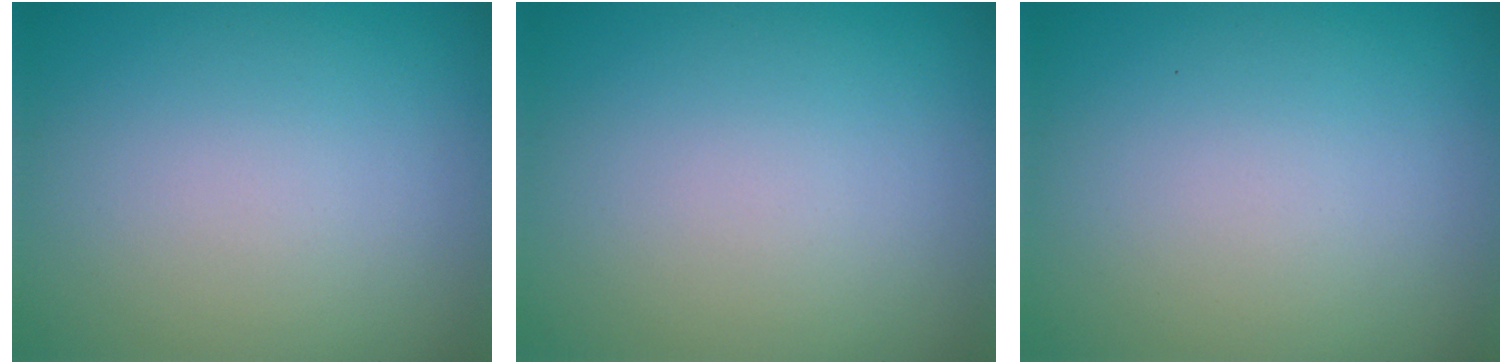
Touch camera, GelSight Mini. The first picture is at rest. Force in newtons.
{"total": 0.0}
{"total": 0.0}